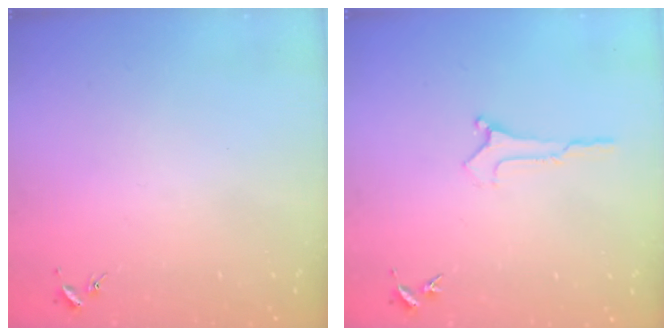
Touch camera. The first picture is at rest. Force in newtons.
{"total": 0.0}